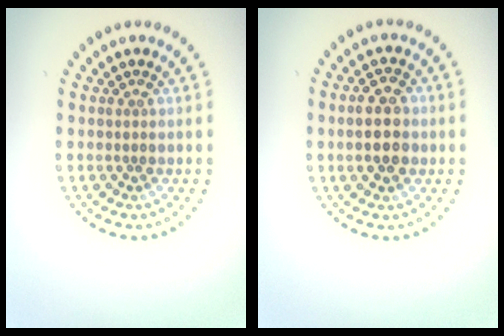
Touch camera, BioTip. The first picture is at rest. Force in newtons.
{"total": 3.4, "press": 3.4, "slide": 0.2}